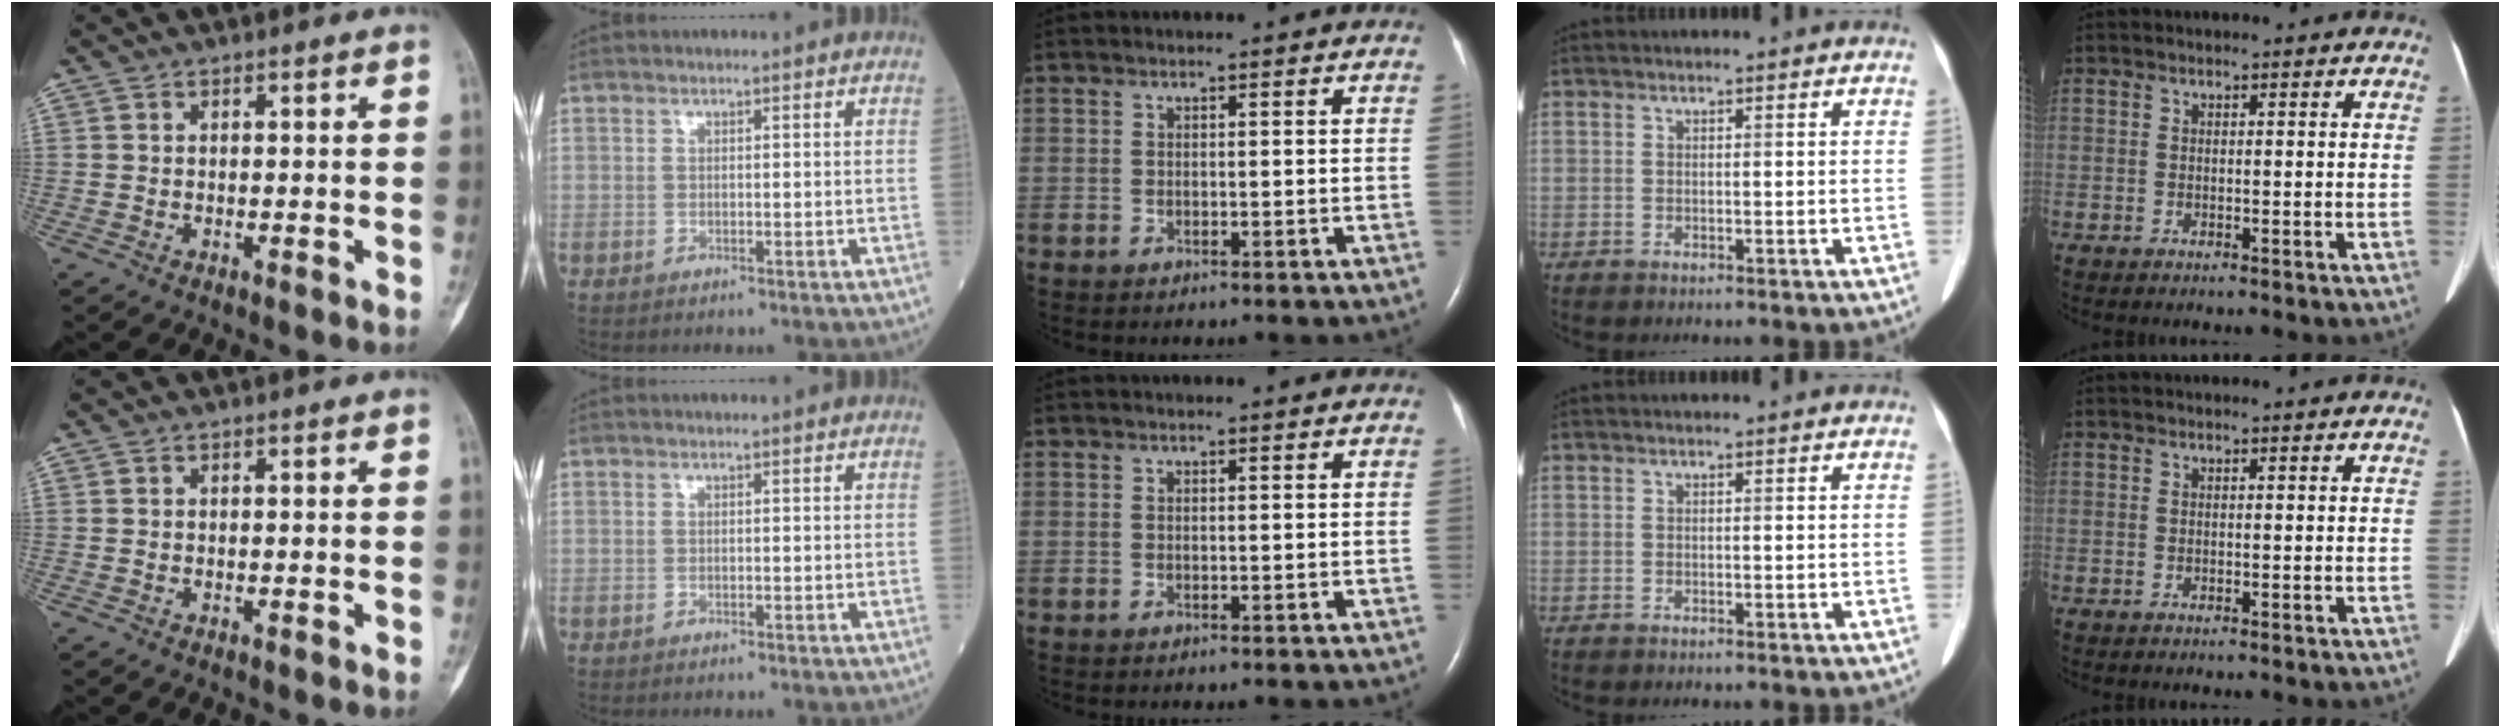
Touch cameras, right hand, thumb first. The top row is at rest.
{}